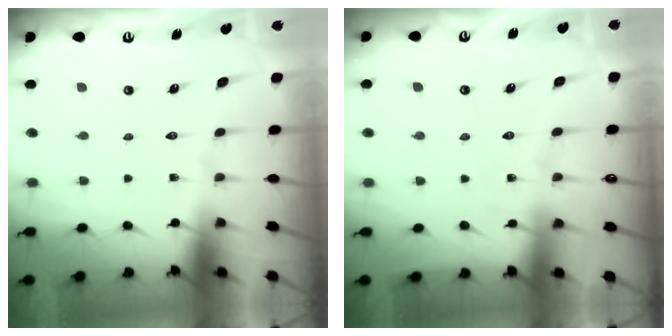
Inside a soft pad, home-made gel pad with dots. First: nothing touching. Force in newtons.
{"total": 3.6, "press": 3.5, "slide": 0.6}